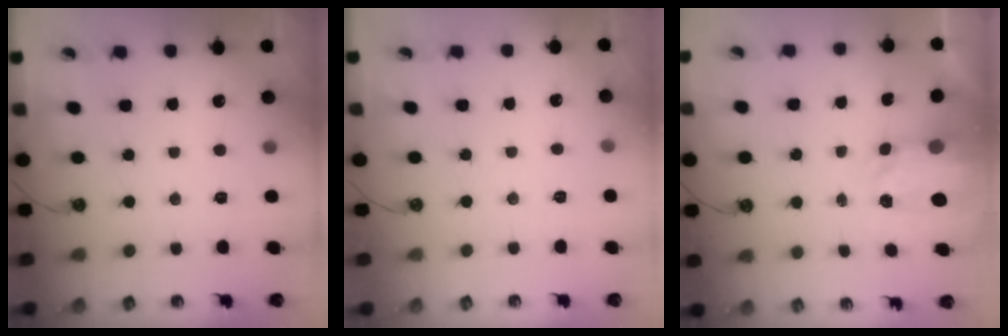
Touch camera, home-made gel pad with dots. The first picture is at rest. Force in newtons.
{"total": 2.6, "press": 2.6, "slide": 0.3}
{"total": 4.0, "press": 3.9, "slide": 0.5}